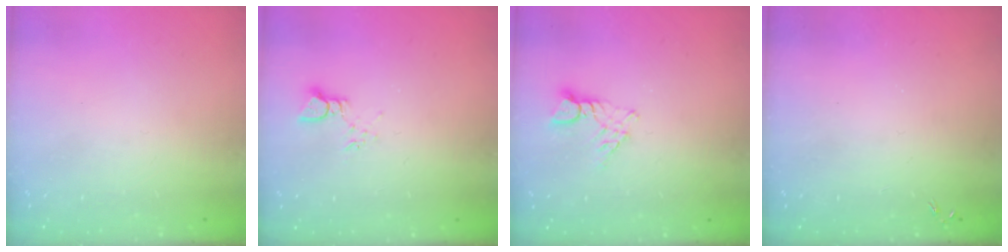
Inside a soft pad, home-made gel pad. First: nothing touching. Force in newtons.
{"total": 2.2, "press": 2.2, "slide": 0.1}
{"total": 3.8, "press": 3.7, "slide": 0.4}
{"total": 0.0}